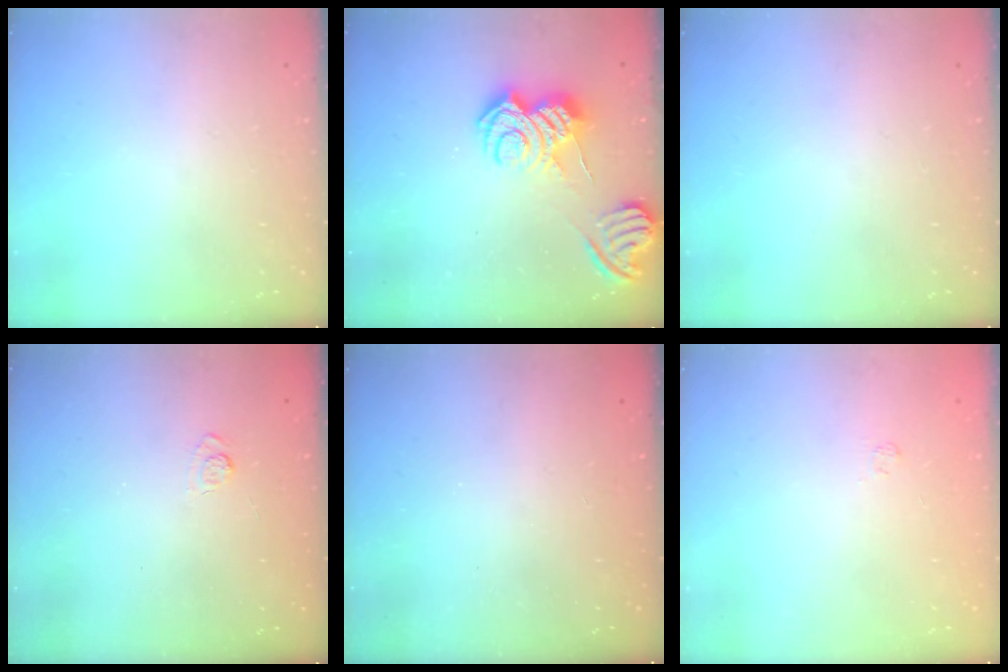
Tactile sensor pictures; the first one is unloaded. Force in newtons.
{"total": 9.0, "press": 9.0, "slide": 0.7}
{"total": 0.0}
{"total": 2.2, "press": 1.8, "slide": 1.3}
{"total": 2.3, "press": 2.1, "slide": 0.8}
{"total": 1.7, "press": 1.2, "slide": 1.1}